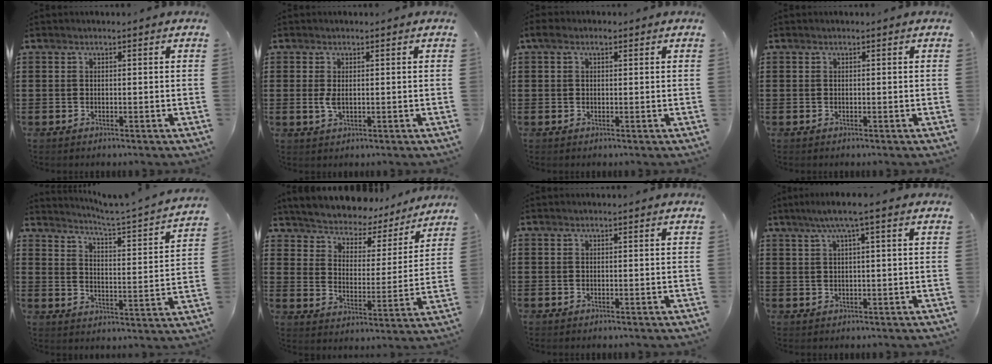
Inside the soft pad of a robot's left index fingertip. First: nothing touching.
{"total": 2.0, "force": [0.2, 0.8, 1.9], "torque": [-0.052, -0.005, -0.001]}
{"total": 1.9, "force": [0.6, 1.1, 1.4], "torque": [-0.023, 0.005, 0.006]}
{"total": 0.0}
{"total": 3.3, "force": [3.0, -0.9, 1.0], "torque": [-0.040, -0.035, 0.038]}
{"total": 4.4, "force": [4.3, 1.0, 0.0], "torque": [-0.031, -0.042, 0.067]}
{"total": 0.0}
{"total": 3.6, "force": [1.6, -0.3, 3.2], "torque": [-0.063, -0.001, 0.025]}